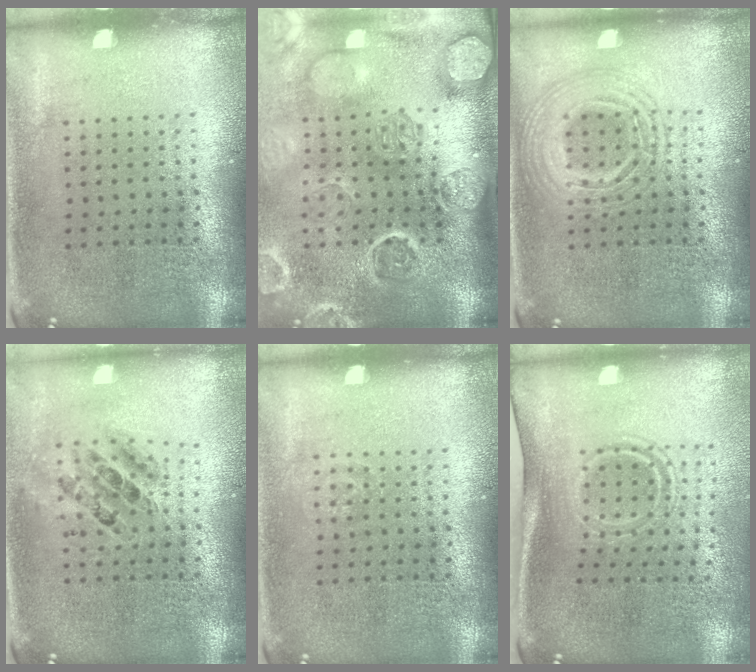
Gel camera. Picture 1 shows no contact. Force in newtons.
{"total": 4.3, "press": 3.6, "slide": 2.5}
{"total": 2.9, "press": 2.9, "slide": 0.3}
{"total": 0.7, "press": 0.7, "slide": 0.1}
{"total": 0.6, "press": 0.6, "slide": 0.2}
{"total": 1.7, "press": 1.1, "slide": 1.3}